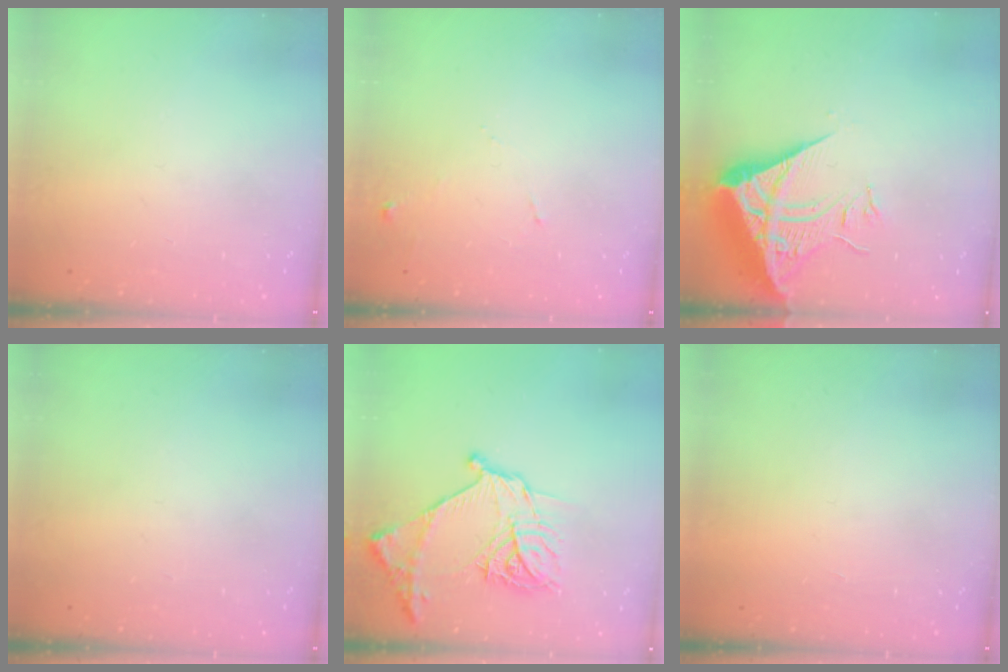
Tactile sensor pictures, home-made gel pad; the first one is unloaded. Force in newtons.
{"total": 5.9, "press": 5.8, "slide": 0.7}
{"total": 10.3, "press": 10.3, "slide": 1.2}
{"total": 0.0}
{"total": 18.4, "press": 18.3, "slide": 1.9}
{"total": 1.7, "press": 1.7, "slide": 0.1}